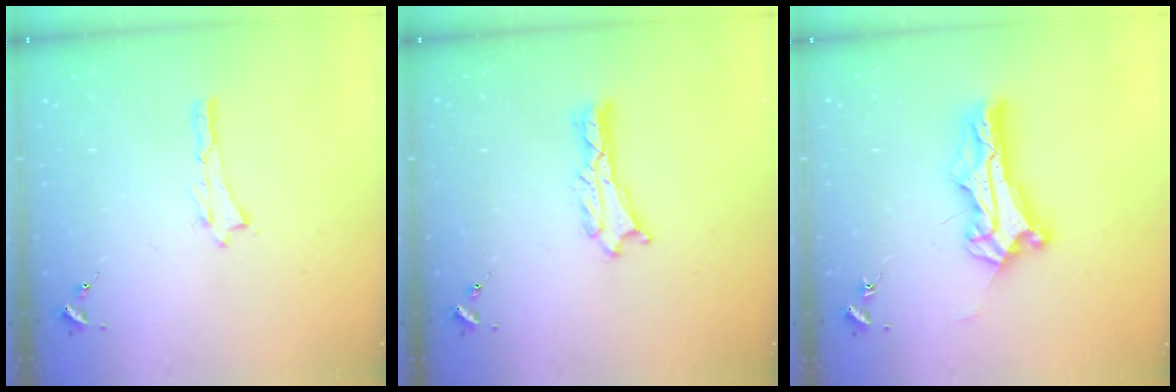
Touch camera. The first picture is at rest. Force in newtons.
{"total": 1.3, "press": 1.3, "slide": 0.1}
{"total": 9.7, "press": 9.7, "slide": 0.8}